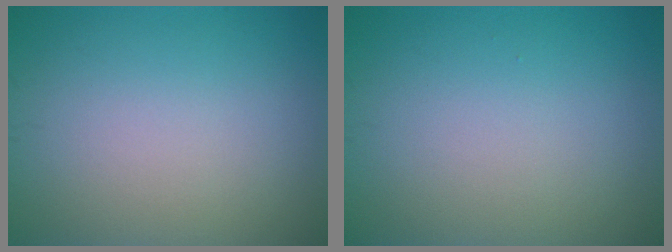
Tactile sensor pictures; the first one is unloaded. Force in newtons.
{"total": 0.0}